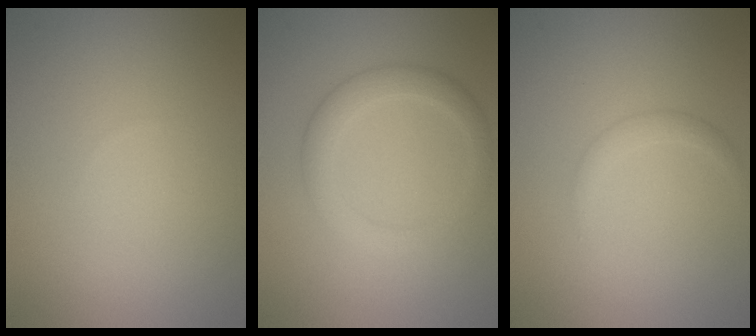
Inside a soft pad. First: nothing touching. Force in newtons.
{"total": 2.9, "press": 2.9, "slide": 0.1}
{"total": 1.1, "press": 1.1, "slide": 0.1}